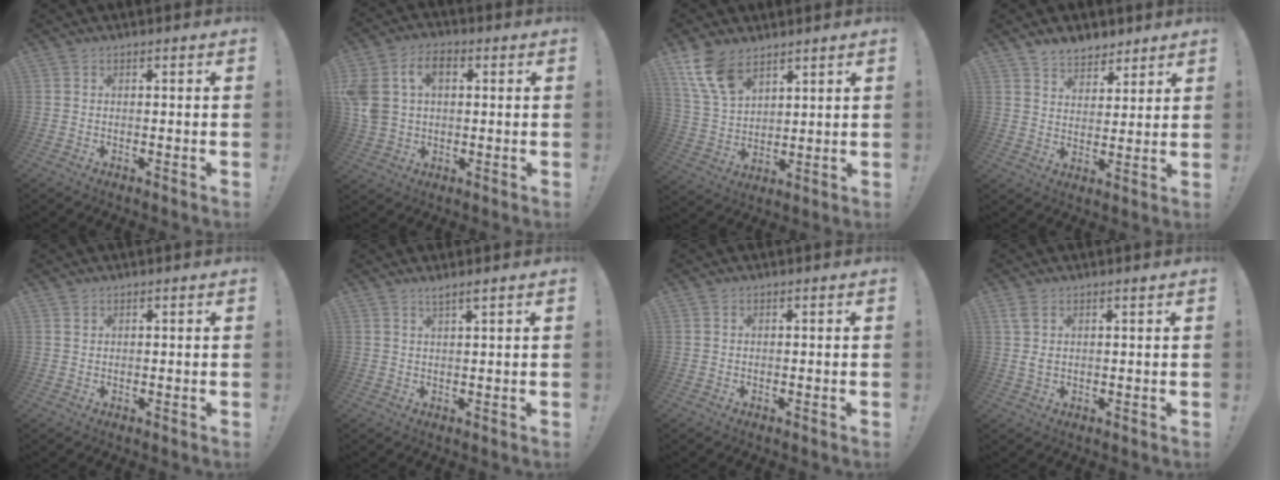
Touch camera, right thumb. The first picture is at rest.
{"total": 12.0, "force": [3.3, 8.4, 7.9], "torque": [-0.168, 0.002, 0.064]}
{"total": 11.8, "force": [7.8, 6.3, 6.3], "torque": [-0.131, -0.038, 0.152]}
{"total": 7.0, "force": [5.7, 3.9, 1.0], "torque": [-0.020, -0.040, 0.112]}
{"total": 1.2, "force": [0.8, 0.9, 0.1], "torque": [0.000, -0.001, 0.016]}
{"total": 2.2, "force": [1.7, -0.1, 1.5], "torque": [-0.029, -0.006, 0.028]}
{"total": 0.0}
{"total": 3.3, "force": [1.6, 1.1, 2.6], "torque": [-0.047, -0.004, 0.029]}